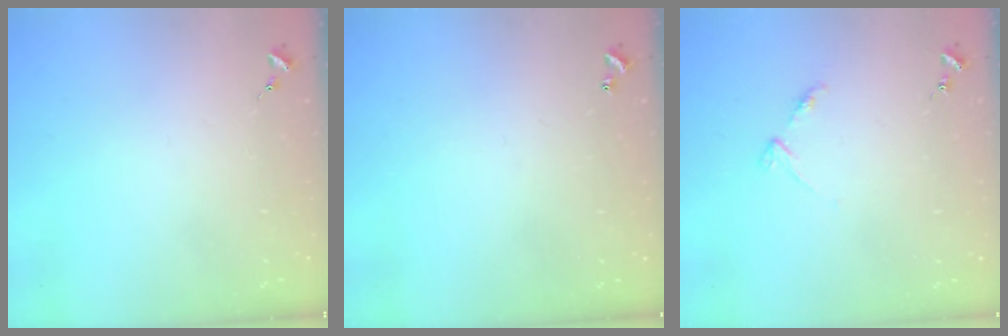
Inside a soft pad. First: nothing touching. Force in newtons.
{"total": 0.9, "press": 0.9, "slide": 0.2}
{"total": 4.0, "press": 4.0, "slide": 0.6}